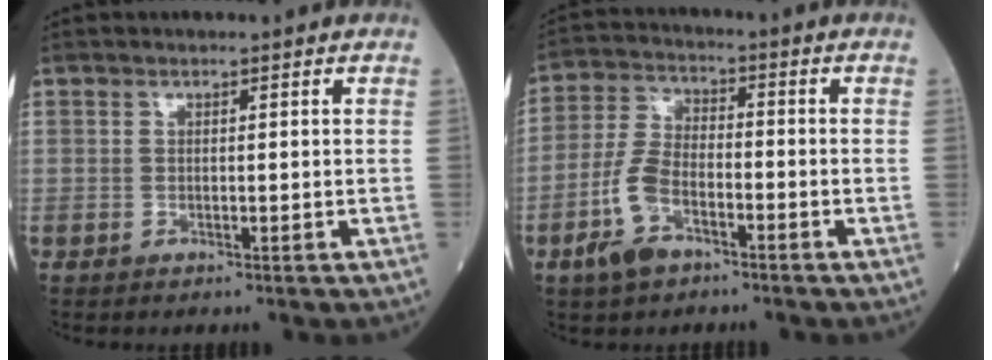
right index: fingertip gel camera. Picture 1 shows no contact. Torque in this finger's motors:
{"motor_torque": [1.07, -0.64, 0.51, 0.10]}